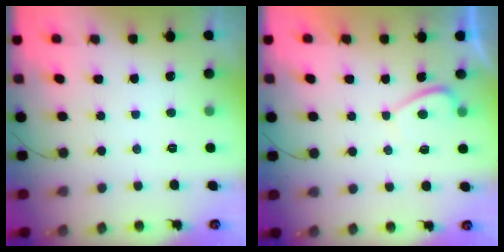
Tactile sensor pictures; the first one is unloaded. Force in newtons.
{"total": 2.1, "press": 2.0, "slide": 0.7}